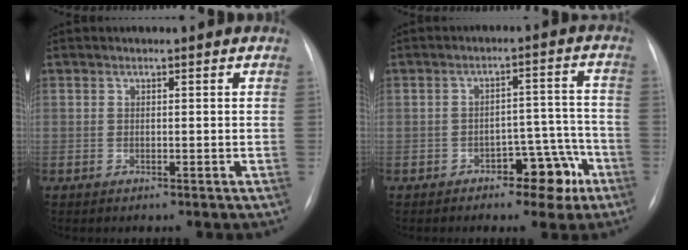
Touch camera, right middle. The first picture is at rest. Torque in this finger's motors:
{"motor_torque": [0.00, 0.01, -0.05, 0.00]}